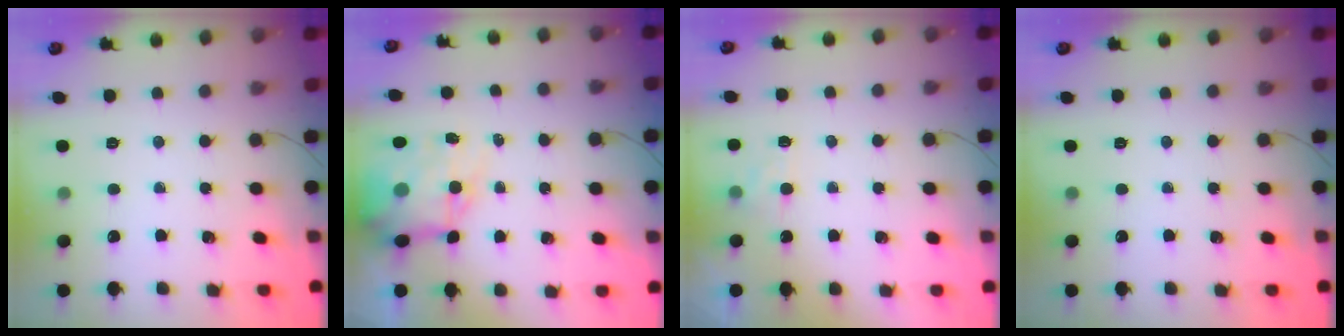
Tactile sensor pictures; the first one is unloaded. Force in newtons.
{"total": 12.2, "press": 11.9, "slide": 2.8}
{"total": 3.7, "press": 3.5, "slide": 1.2}
{"total": 0.0}